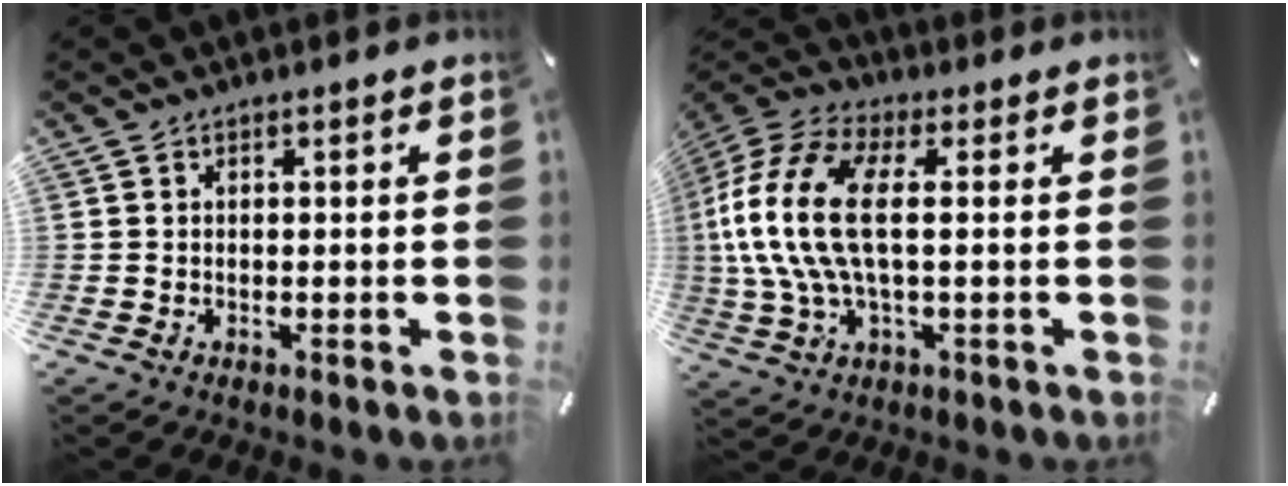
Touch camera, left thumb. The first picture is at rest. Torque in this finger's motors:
{"motor_torque": [0.43, 1.63, 2.77, 0.00, 0.87]}